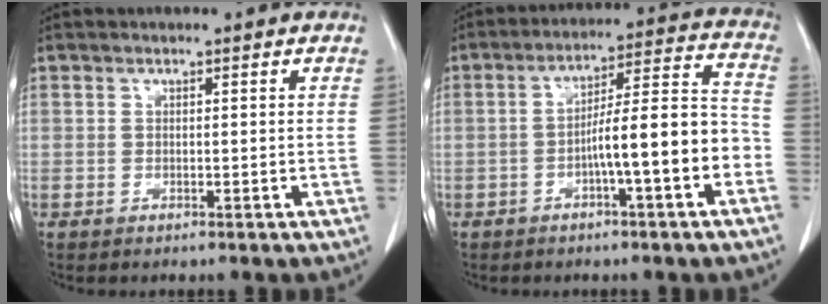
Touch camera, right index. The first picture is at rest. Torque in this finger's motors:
{"motor_torque": [1.60, -0.54, 0.60, 0.11]}